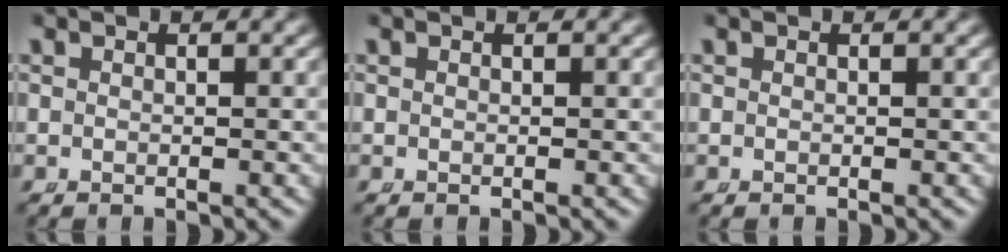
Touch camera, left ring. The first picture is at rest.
{"total": 0.0}
{"total": 0.0}